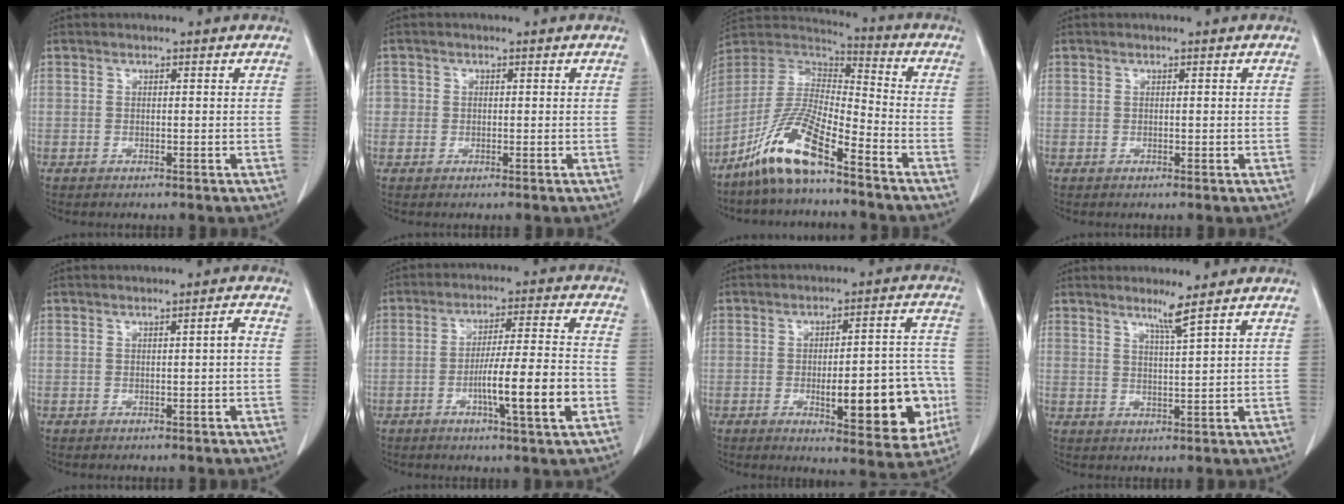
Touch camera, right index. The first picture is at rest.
{"total": 1.4, "force": [0.0, 1.4, 0.2], "torque": [0.010, 0.005, -0.004]}
{"total": 12.8, "force": [-8.6, 2.2, 9.2], "torque": [-0.194, 0.001, -0.167]}
{"total": 0.0}
{"total": 1.3, "force": [-0.1, -0.1, 1.3], "torque": [-0.021, 0.003, 0.001]}
{"total": 11.2, "force": [-3.7, 0.0, 10.5], "torque": [-0.171, -0.002, -0.062]}
{"total": 15.3, "force": [-3.9, 4.5, 14.1], "torque": [-0.156, 0.020, -0.041]}
{"total": 3.1, "force": [2.2, -1.2, 1.8], "torque": [-0.034, -0.012, 0.043]}